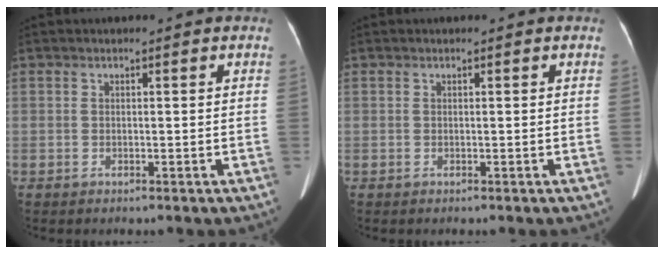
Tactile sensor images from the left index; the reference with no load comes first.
{"total": 0.0}